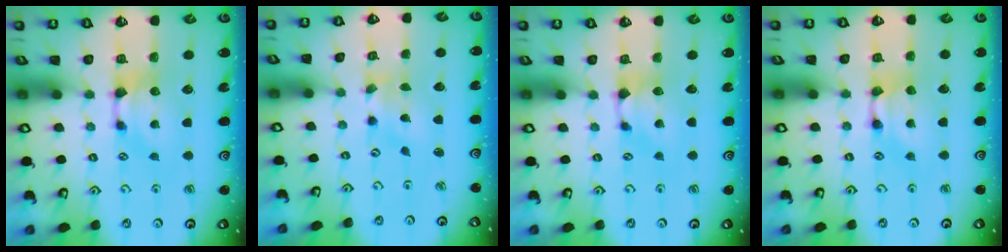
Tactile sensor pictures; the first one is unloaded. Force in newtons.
{"total": 2.2, "press": 2.0, "slide": 1.0}
{"total": 0.8, "press": 0.4, "slide": 0.6}
{"total": 1.5, "press": 1.5, "slide": 0.2}